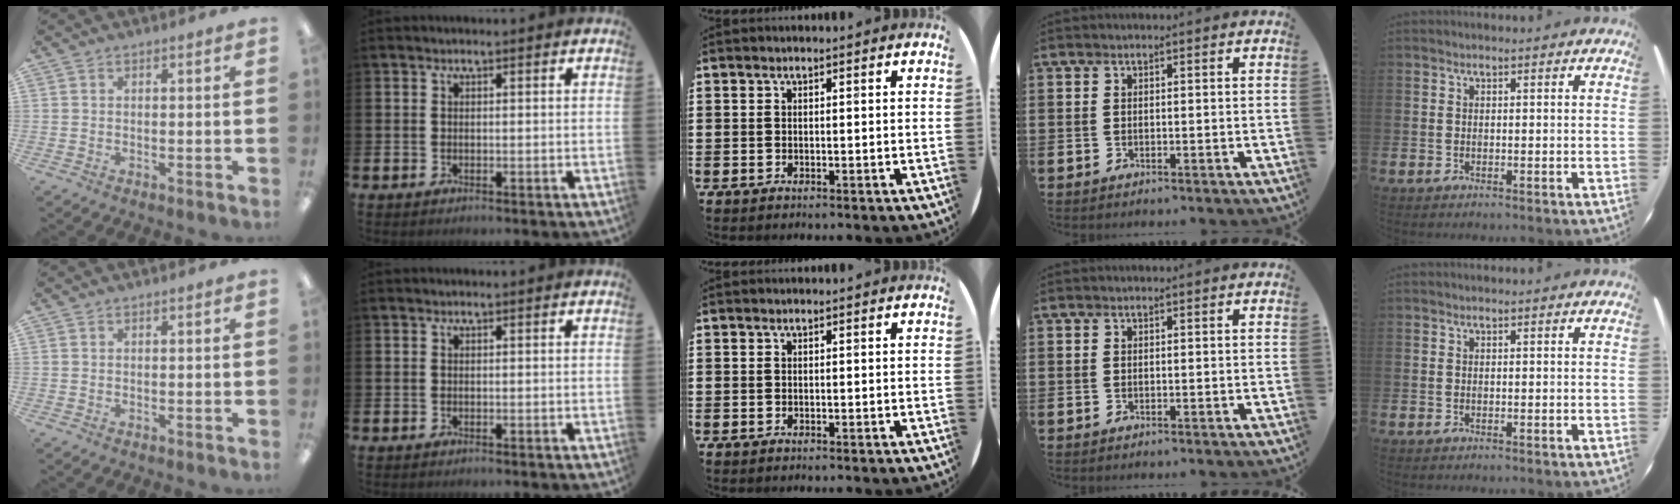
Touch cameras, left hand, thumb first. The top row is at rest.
{}